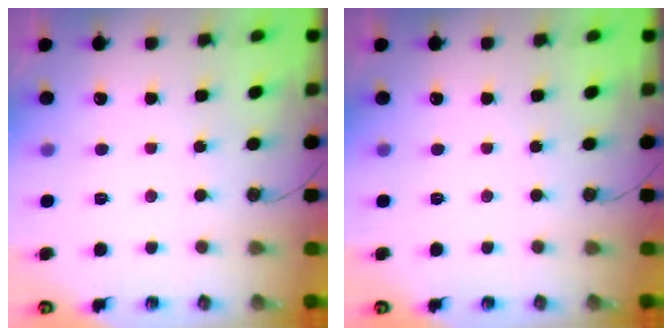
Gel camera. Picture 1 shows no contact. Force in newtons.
{"total": 0.0}